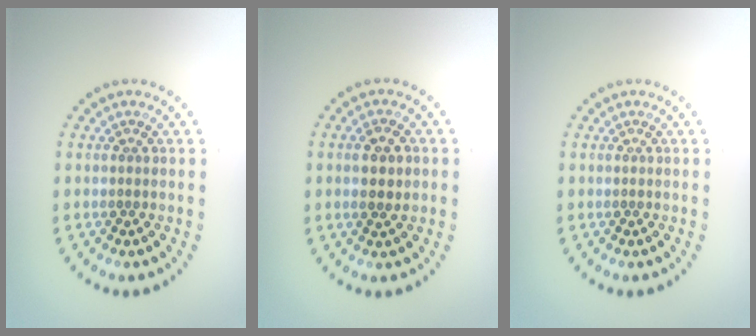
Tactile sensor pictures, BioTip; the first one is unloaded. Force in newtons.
{"total": 2.0, "press": 2.0, "slide": 0.2}
{"total": 0.0}